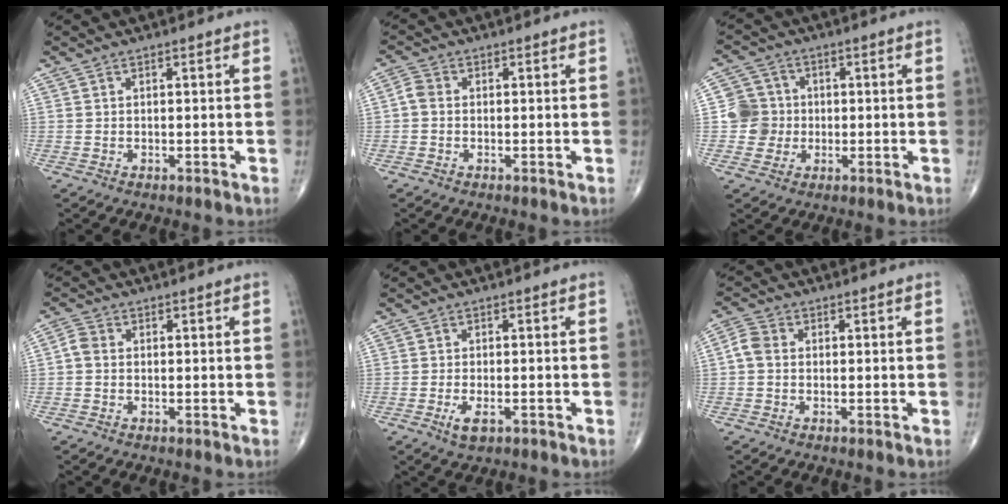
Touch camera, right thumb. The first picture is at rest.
{"total": 2.2, "force": [-0.3, 1.7, 1.4], "torque": [-0.025, 0.004, -0.015]}
{"total": 6.1, "force": [-0.4, 6.0, 0.7], "torque": [0.019, 0.011, -0.013]}
{"total": 2.2, "force": [-0.3, 1.7, 1.4], "torque": [-0.025, 0.005, -0.014]}
{"total": 3.3, "force": [-1.5, 1.4, 2.5], "torque": [-0.049, -0.003, -0.023]}
{"total": 3.2, "force": [-0.2, 2.5, 2.1], "torque": [-0.044, 0.008, -0.014]}